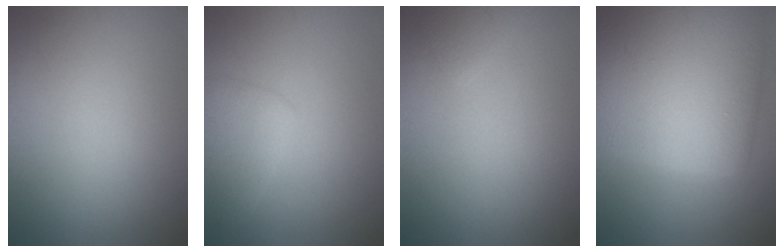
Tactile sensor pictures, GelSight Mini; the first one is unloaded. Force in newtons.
{"total": 2.6, "press": 2.6, "slide": 0.1}
{"total": 1.0, "press": 1.0, "slide": 0.1}
{"total": 11.3, "press": 11.3, "slide": 0.8}